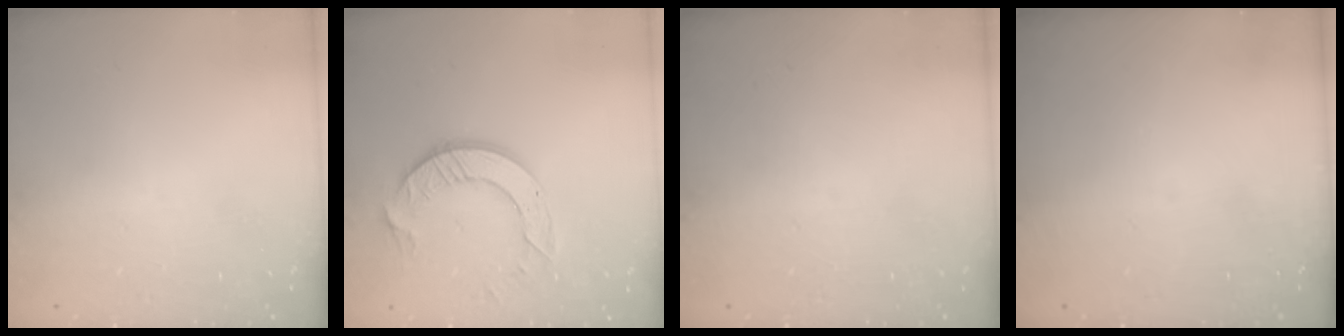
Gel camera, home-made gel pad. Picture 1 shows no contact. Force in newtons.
{"total": 9.7, "press": 9.7, "slide": 0.8}
{"total": 0.0}
{"total": 0.0}